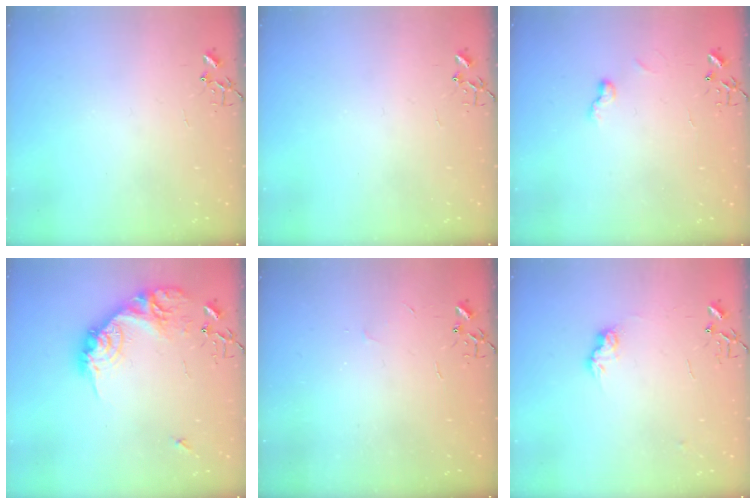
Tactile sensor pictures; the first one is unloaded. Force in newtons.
{"total": 0.0}
{"total": 5.8, "press": 5.8, "slide": 0.6}
{"total": 18.2, "press": 18.2, "slide": 1.3}
{"total": 2.3, "press": 2.3, "slide": 0.3}
{"total": 8.1, "press": 8.1, "slide": 0.3}